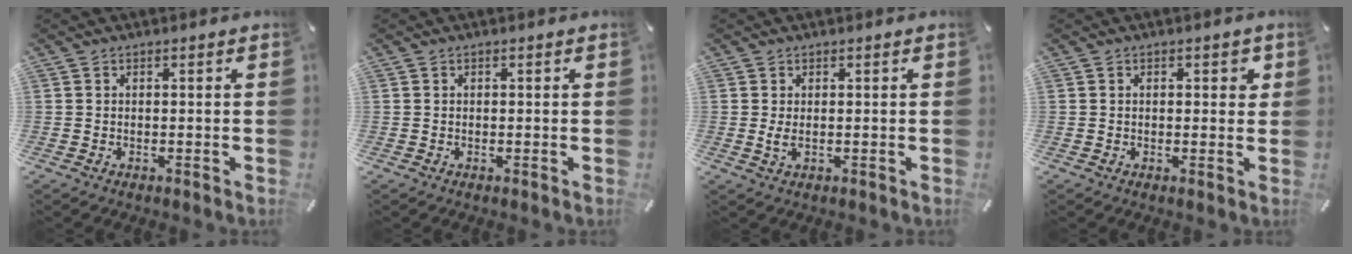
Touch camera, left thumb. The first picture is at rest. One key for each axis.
{"total": 0.0}
{"total": 2.5, "fx": 0.2, "fy": 1.1, "fz": 2.2, "tx": -0.042, "ty": -0.005, "tz": 0.000}
{"total": 1.8, "fx": 0.5, "fy": 1.1, "fz": 1.4, "tx": -0.014, "ty": 0.000, "tz": 0.003}